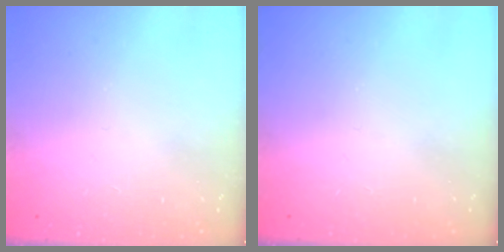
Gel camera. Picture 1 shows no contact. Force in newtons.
{"total": 0.0}